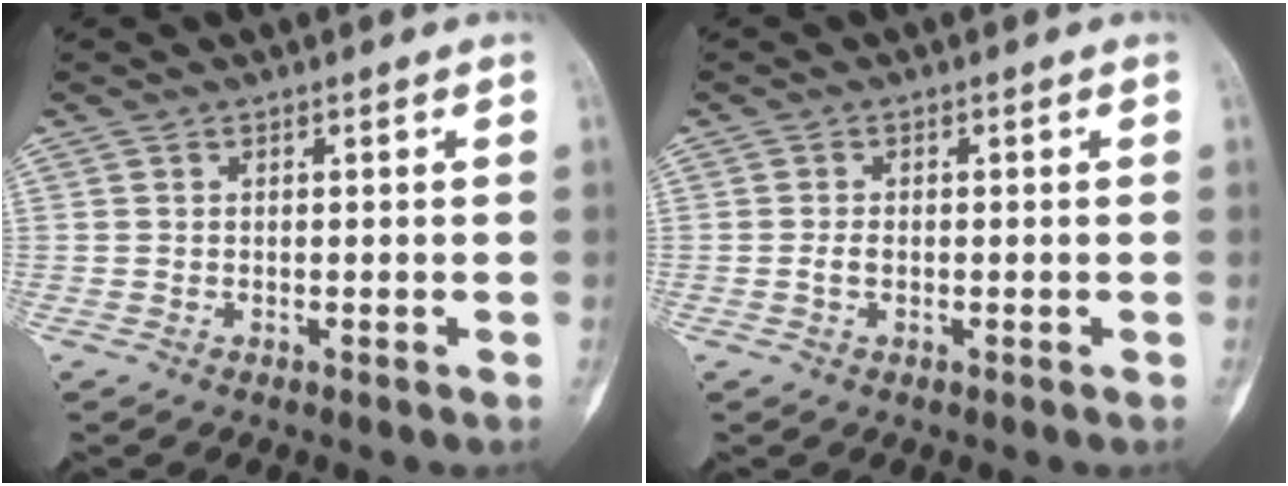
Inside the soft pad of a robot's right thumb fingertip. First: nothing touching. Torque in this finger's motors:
{"motor_torque": [0.30, 0.14, 0.23, -0.08, 0.00]}